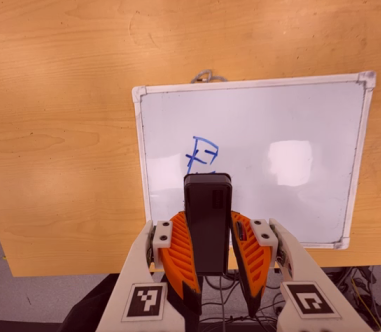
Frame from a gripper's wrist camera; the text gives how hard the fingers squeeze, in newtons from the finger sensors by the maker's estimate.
{"total": 7.9, "left": 5.8, "right": 10.0}